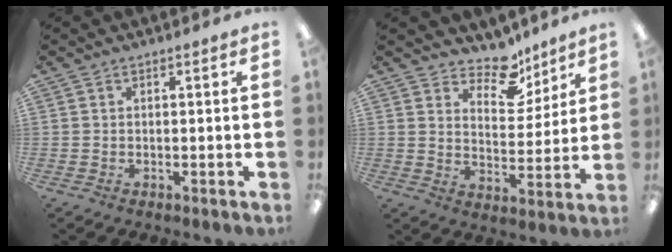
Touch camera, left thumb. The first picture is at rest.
{"total": 10.4, "force": [8.4, 5.0, 3.8], "torque": [-0.049, -0.059, 0.150]}